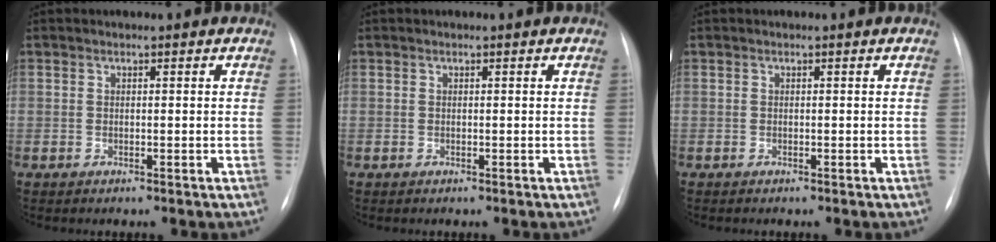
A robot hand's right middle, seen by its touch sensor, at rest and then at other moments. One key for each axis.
{"total": 0.0}
{"total": 0.0}